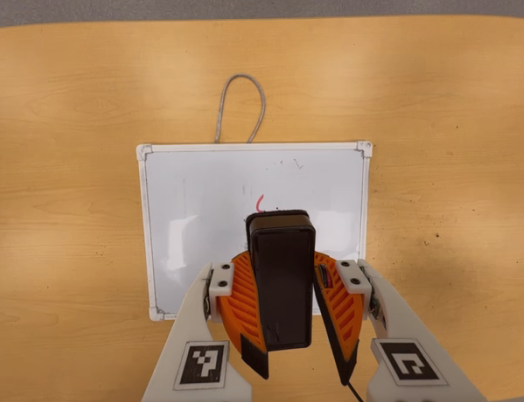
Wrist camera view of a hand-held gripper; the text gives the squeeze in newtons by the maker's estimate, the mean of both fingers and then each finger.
{"total": 11.6, "left": 11.4, "right": 11.8}